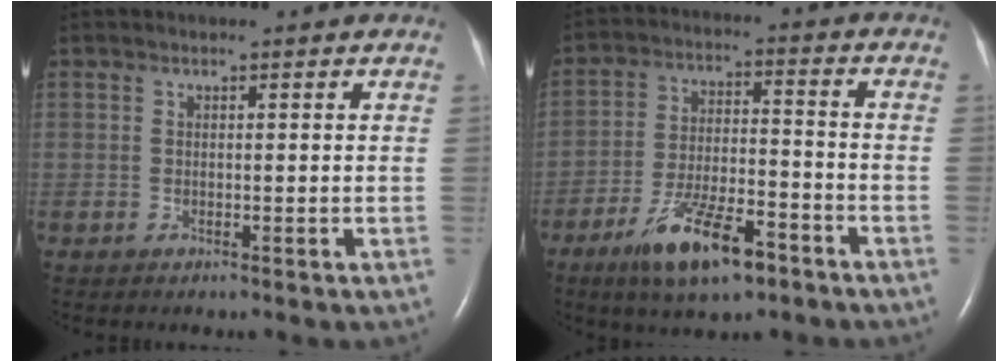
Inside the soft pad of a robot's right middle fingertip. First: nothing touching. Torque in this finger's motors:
{"motor_torque": [1.19, -0.95, 0.37, 0.11]}